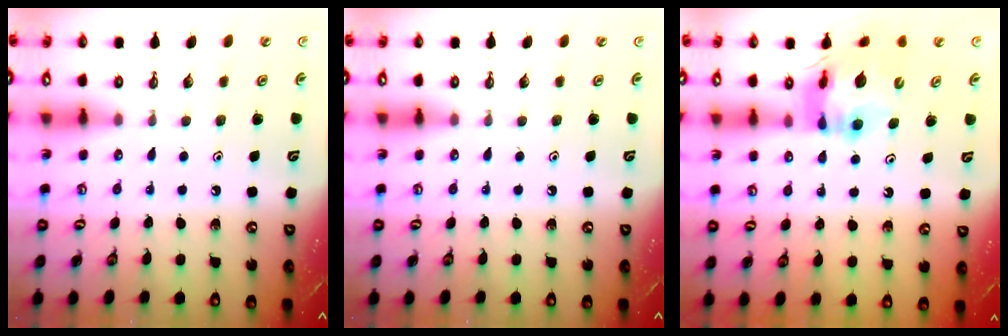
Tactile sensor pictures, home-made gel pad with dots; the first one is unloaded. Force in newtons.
{"total": 0.0}
{"total": 13.2, "press": 13.1, "slide": 1.4}